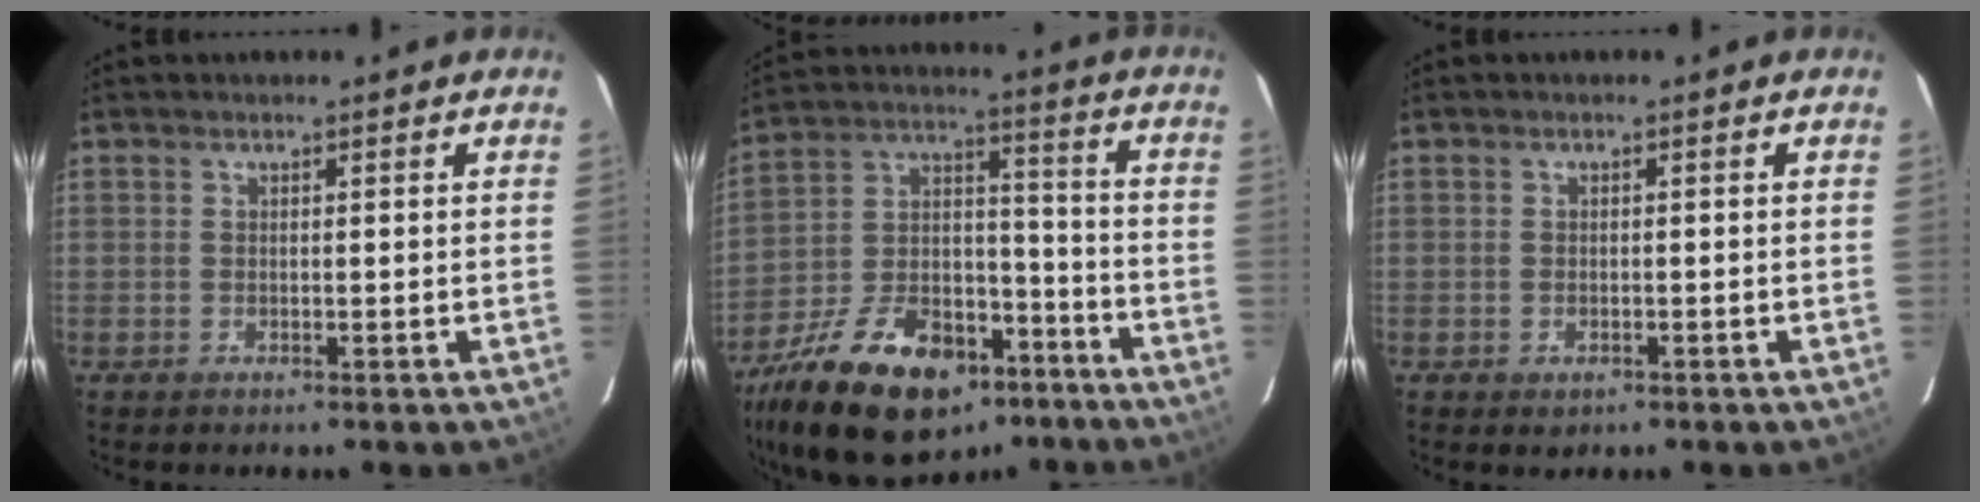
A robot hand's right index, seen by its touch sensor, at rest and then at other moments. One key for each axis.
{"total": 25.6, "fx": -16.3, "fy": 13.1, "fz": 14.7, "tx": -0.293, "ty": 0.009, "tz": -0.254}
{"total": 1.8, "fx": -1.0, "fy": 1.4, "fz": 0.8, "tx": -0.013, "ty": -0.002, "tz": -0.011}